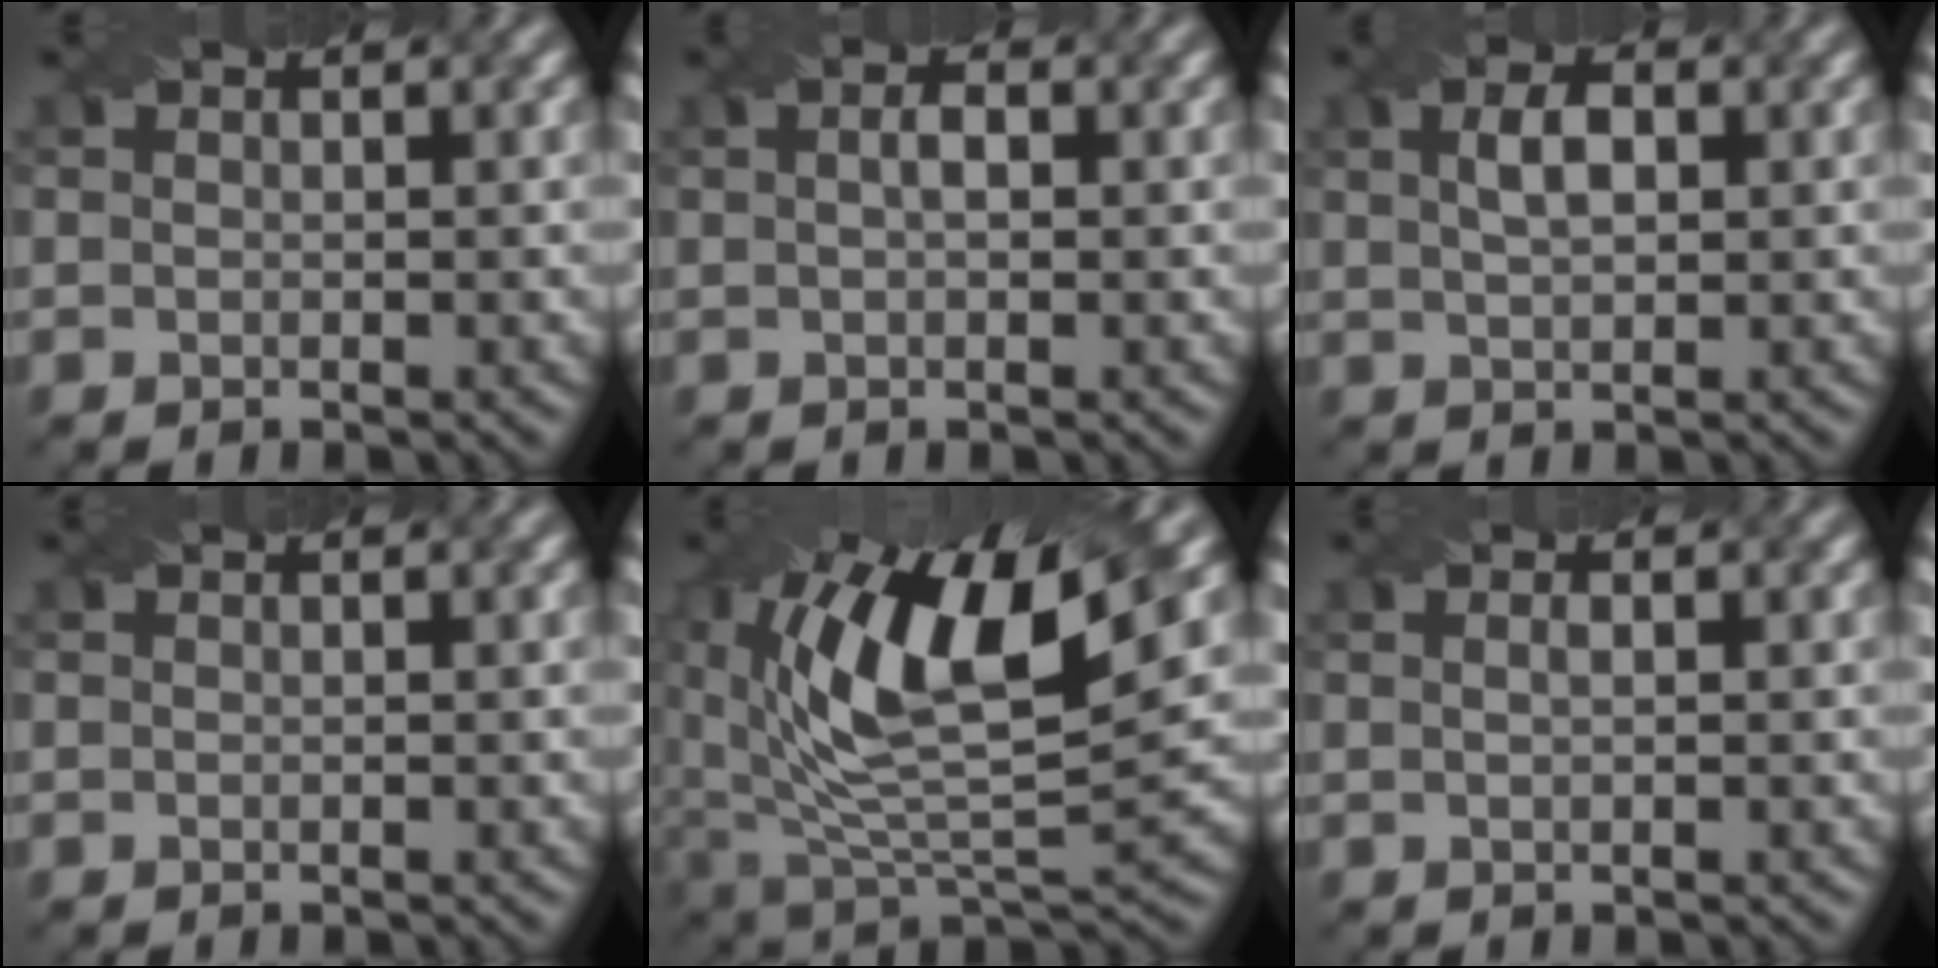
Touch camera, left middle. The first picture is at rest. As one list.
[{"total": 1.3, "force": [0.1, 0.5, 1.2], "torque": [-0.018, -0.003, 0.002]}, {"total": 2.8, "force": [0.9, 1.4, 2.3], "torque": [-0.046, 0.004, 0.017]}, {"total": 0.0}, {"total": 14.4, "force": [5.1, 6.1, 12.0], "torque": [-0.219, 0.003, 0.089]}, {"total": 1.1, "force": [0.3, 0.4, 0.9], "torque": [-0.009, -0.007, 0.000]}]